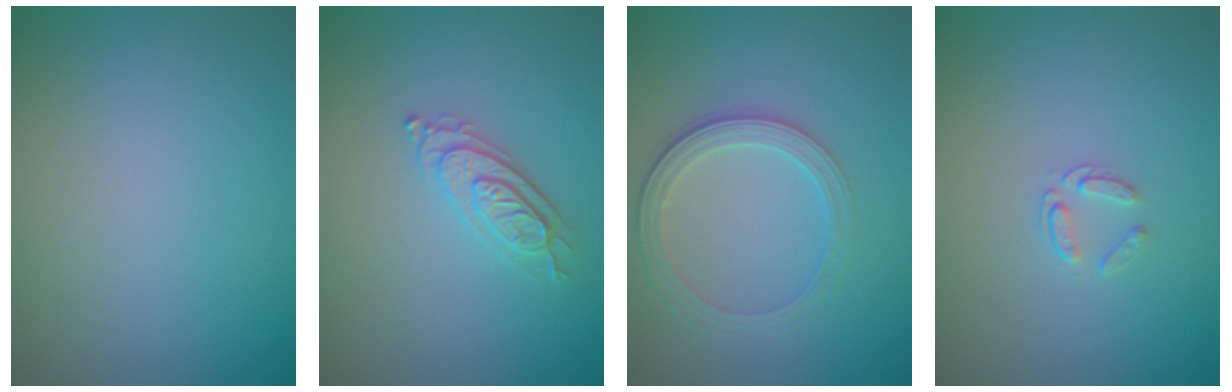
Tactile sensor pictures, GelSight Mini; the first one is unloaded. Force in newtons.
{"total": 2.4, "press": 2.3, "slide": 0.5}
{"total": 3.3, "press": 2.7, "slide": 1.9}
{"total": 1.1, "press": 0.7, "slide": 0.9}